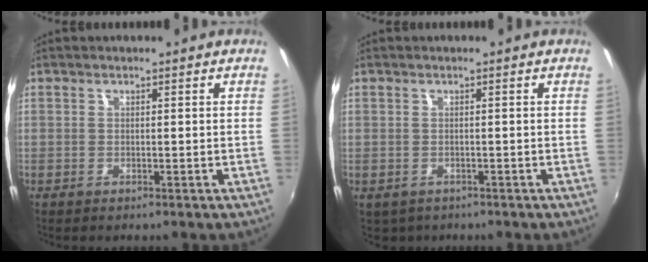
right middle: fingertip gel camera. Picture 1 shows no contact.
{"total": 2.1, "force": [-1.2, 1.6, 0.5], "torque": [-0.015, -0.007, -0.014]}